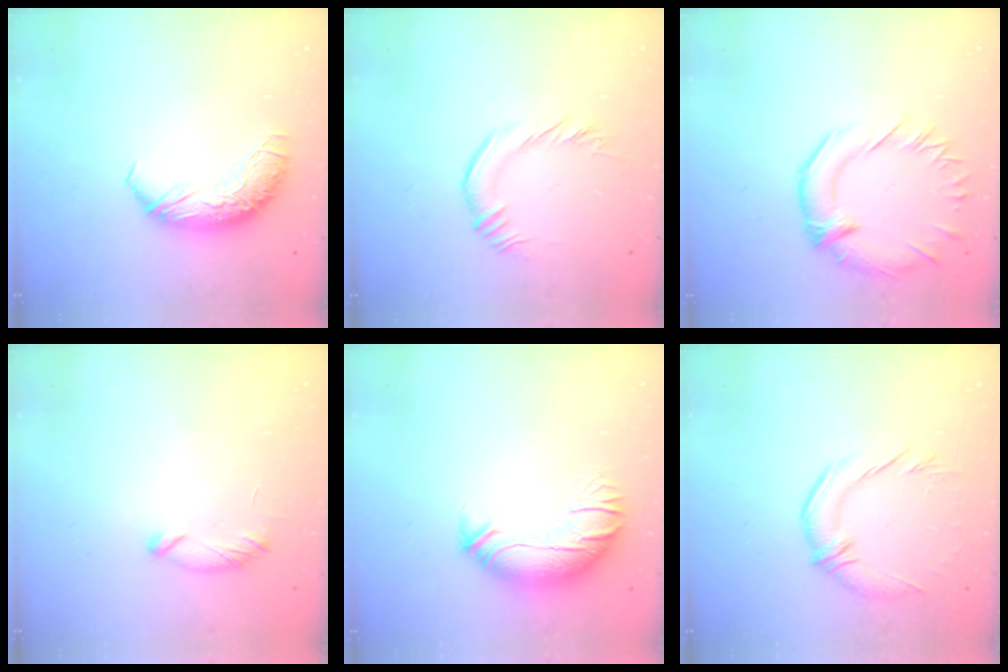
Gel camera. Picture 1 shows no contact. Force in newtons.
{"total": 0.9, "press": 0.3, "slide": 0.8}
{"total": 2.6, "press": 2.1, "slide": 1.5}
{"total": 7.3, "press": 7.3, "slide": 0.5}
{"total": 2.6, "press": 0.9, "slide": 2.5}
{"total": 3.0, "press": 1.4, "slide": 2.6}